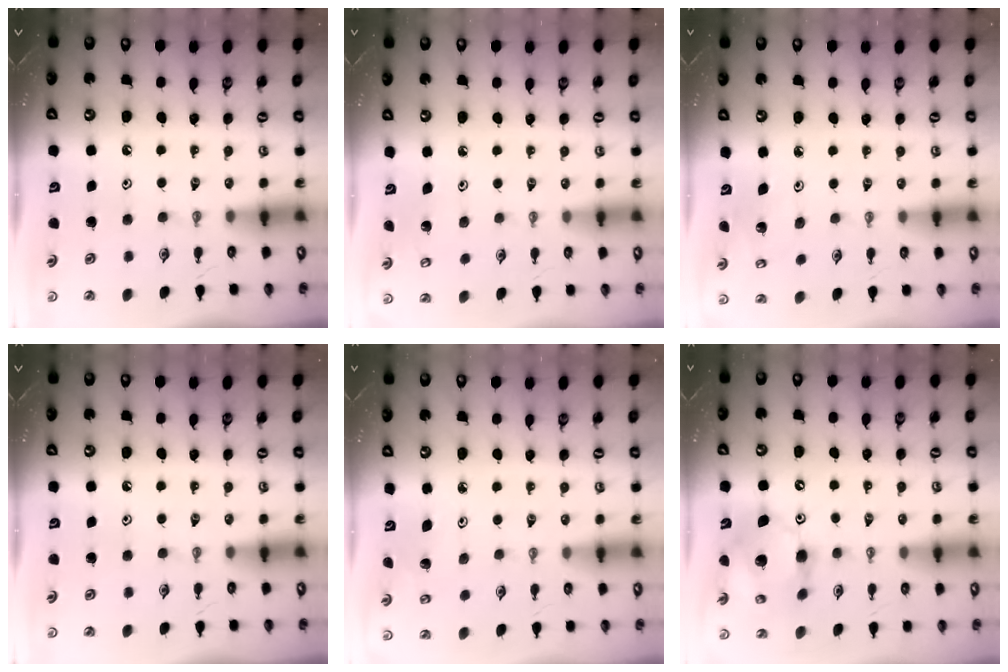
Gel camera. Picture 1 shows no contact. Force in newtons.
{"total": 3.6, "press": 3.5, "slide": 0.3}
{"total": 3.5, "press": 3.2, "slide": 1.4}
{"total": 0.0}
{"total": 2.7, "press": 2.7, "slide": 0.3}
{"total": 13.5, "press": 13.3, "slide": 2.4}